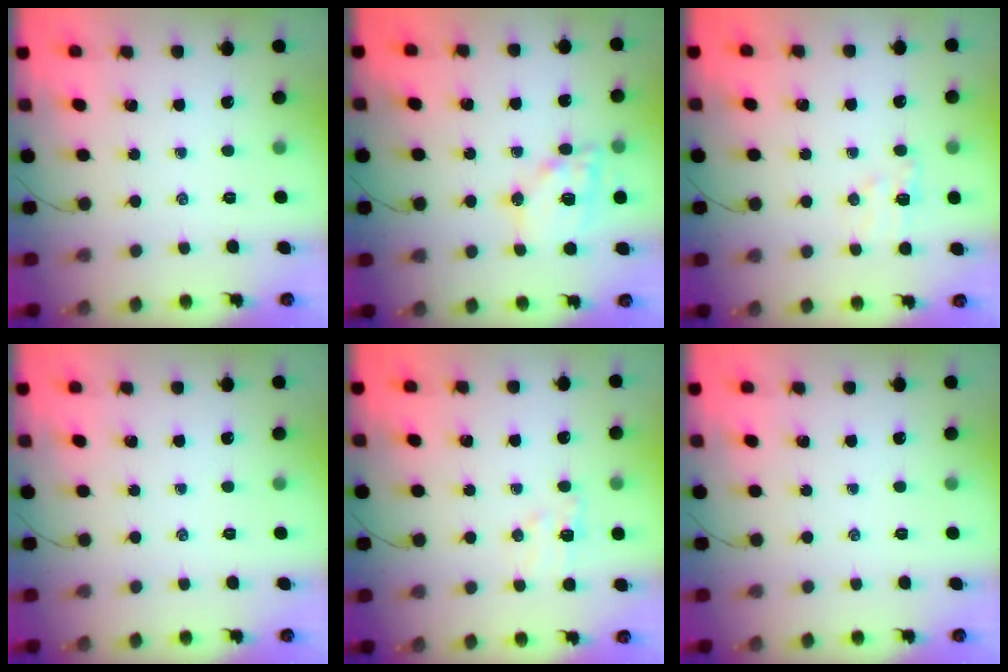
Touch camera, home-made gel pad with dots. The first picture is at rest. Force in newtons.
{"total": 13.6, "press": 13.3, "slide": 2.6}
{"total": 6.5, "press": 6.4, "slide": 1.1}
{"total": 0.0}
{"total": 6.5, "press": 6.4, "slide": 1.1}
{"total": 0.0}